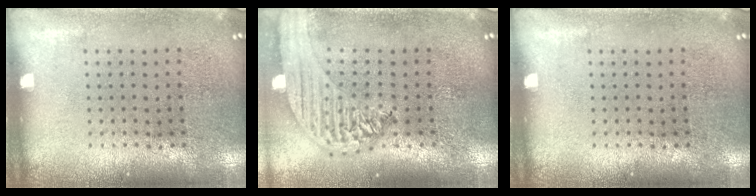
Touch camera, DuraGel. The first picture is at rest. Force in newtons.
{"total": 2.3, "press": 2.0, "slide": 1.1}
{"total": 0.0}